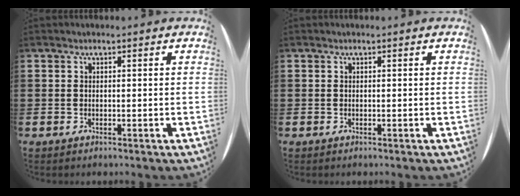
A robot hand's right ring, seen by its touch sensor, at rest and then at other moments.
{"total": 0.0}